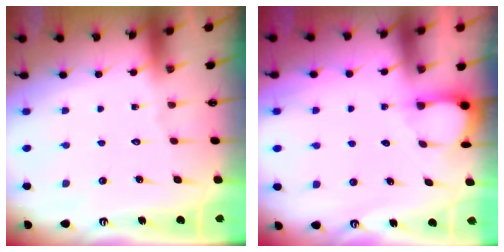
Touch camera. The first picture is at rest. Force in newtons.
{"total": 3.1, "press": 3.1, "slide": 0.4}